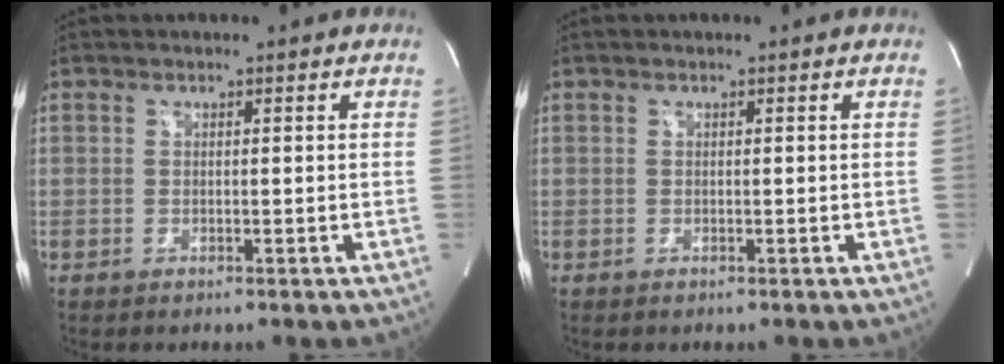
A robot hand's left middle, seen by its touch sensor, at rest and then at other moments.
{"total": 0.0}